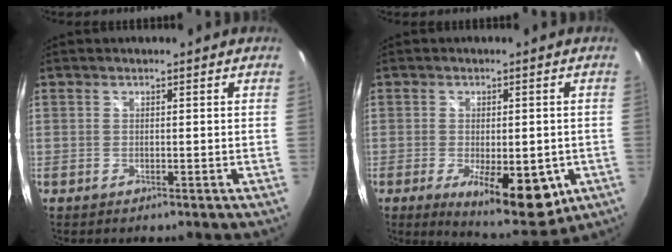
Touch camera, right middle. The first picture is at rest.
{"total": 13.1, "force": [-4.9, 5.2, 10.9], "torque": [-0.163, -0.033, -0.059]}